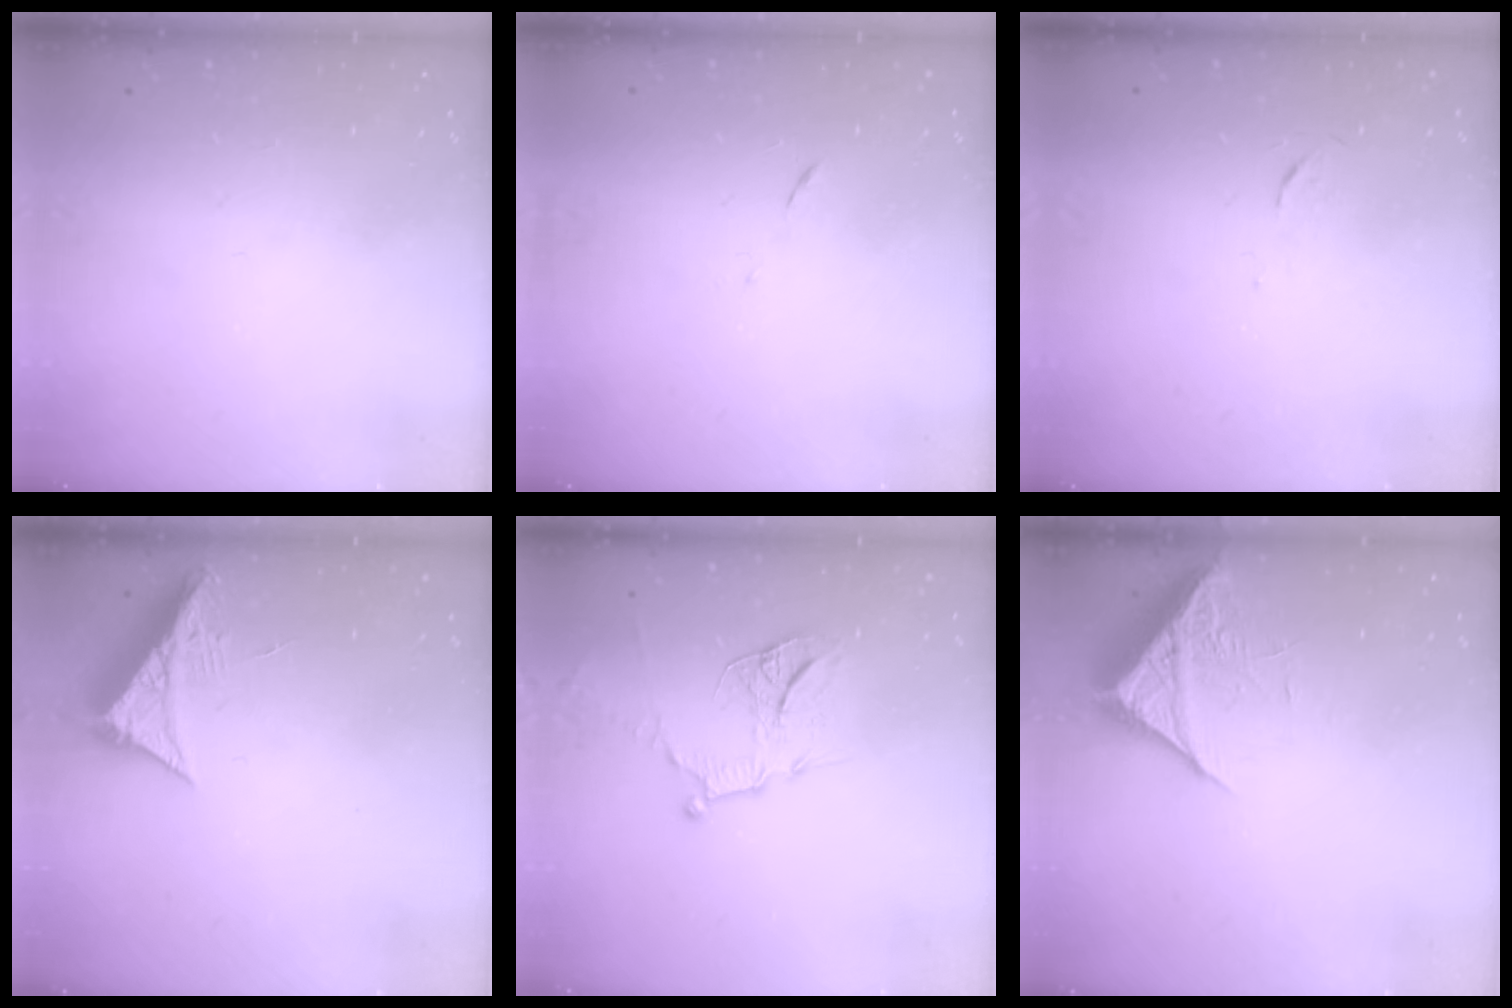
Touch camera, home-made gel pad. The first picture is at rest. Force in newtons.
{"total": 5.6, "press": 5.6, "slide": 0.4}
{"total": 3.3, "press": 3.3, "slide": 0.5}
{"total": 7.7, "press": 7.7, "slide": 0.4}
{"total": 14.1, "press": 14.1, "slide": 1.4}
{"total": 7.3, "press": 7.2, "slide": 0.3}